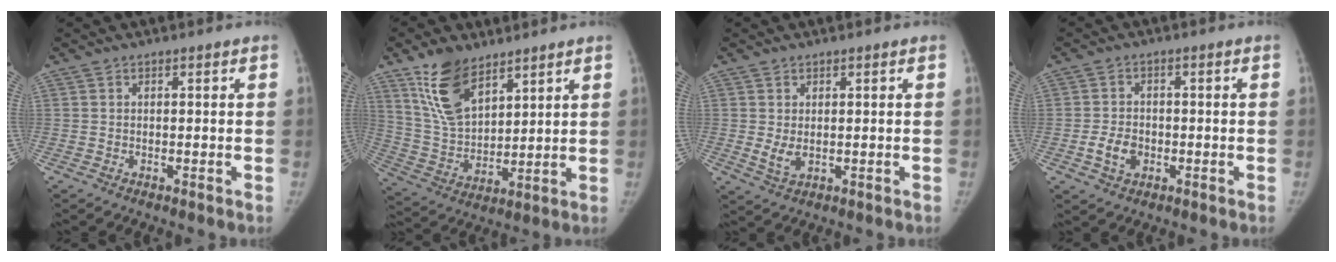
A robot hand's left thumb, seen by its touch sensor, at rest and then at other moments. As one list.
[{"total": 13.4, "force": [8.6, 6.7, 7.8], "torque": [-0.122, -0.042, 0.177]}, {"total": 3.0, "force": [0.2, 1.8, 2.4], "torque": [-0.046, -0.009, 0.011]}, {"total": 4.7, "force": [-1.4, 3.6, 2.8], "torque": [-0.043, 0.010, -0.024]}]